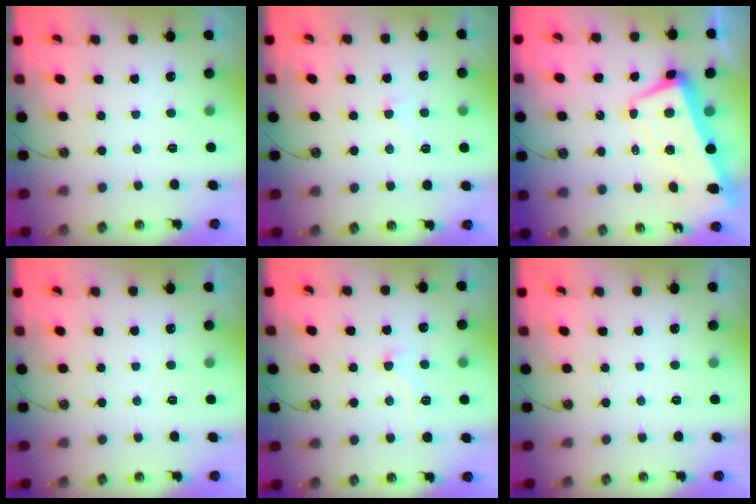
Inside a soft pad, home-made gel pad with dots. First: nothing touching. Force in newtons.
{"total": 0.6, "press": 0.4, "slide": 0.5}
{"total": 6.2, "press": 5.8, "slide": 2.4}
{"total": 0.0}
{"total": 0.9, "press": 0.4, "slide": 0.8}
{"total": 0.0}